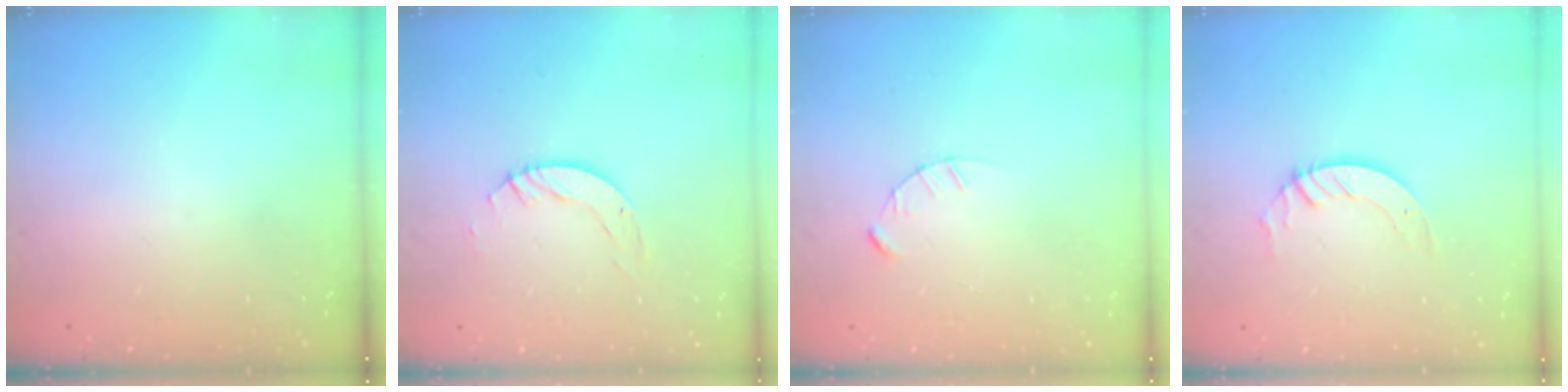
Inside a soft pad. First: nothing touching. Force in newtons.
{"total": 5.6, "press": 5.5, "slide": 0.5}
{"total": 2.4, "press": 2.4, "slide": 0.3}
{"total": 2.8, "press": 2.8, "slide": 0.2}